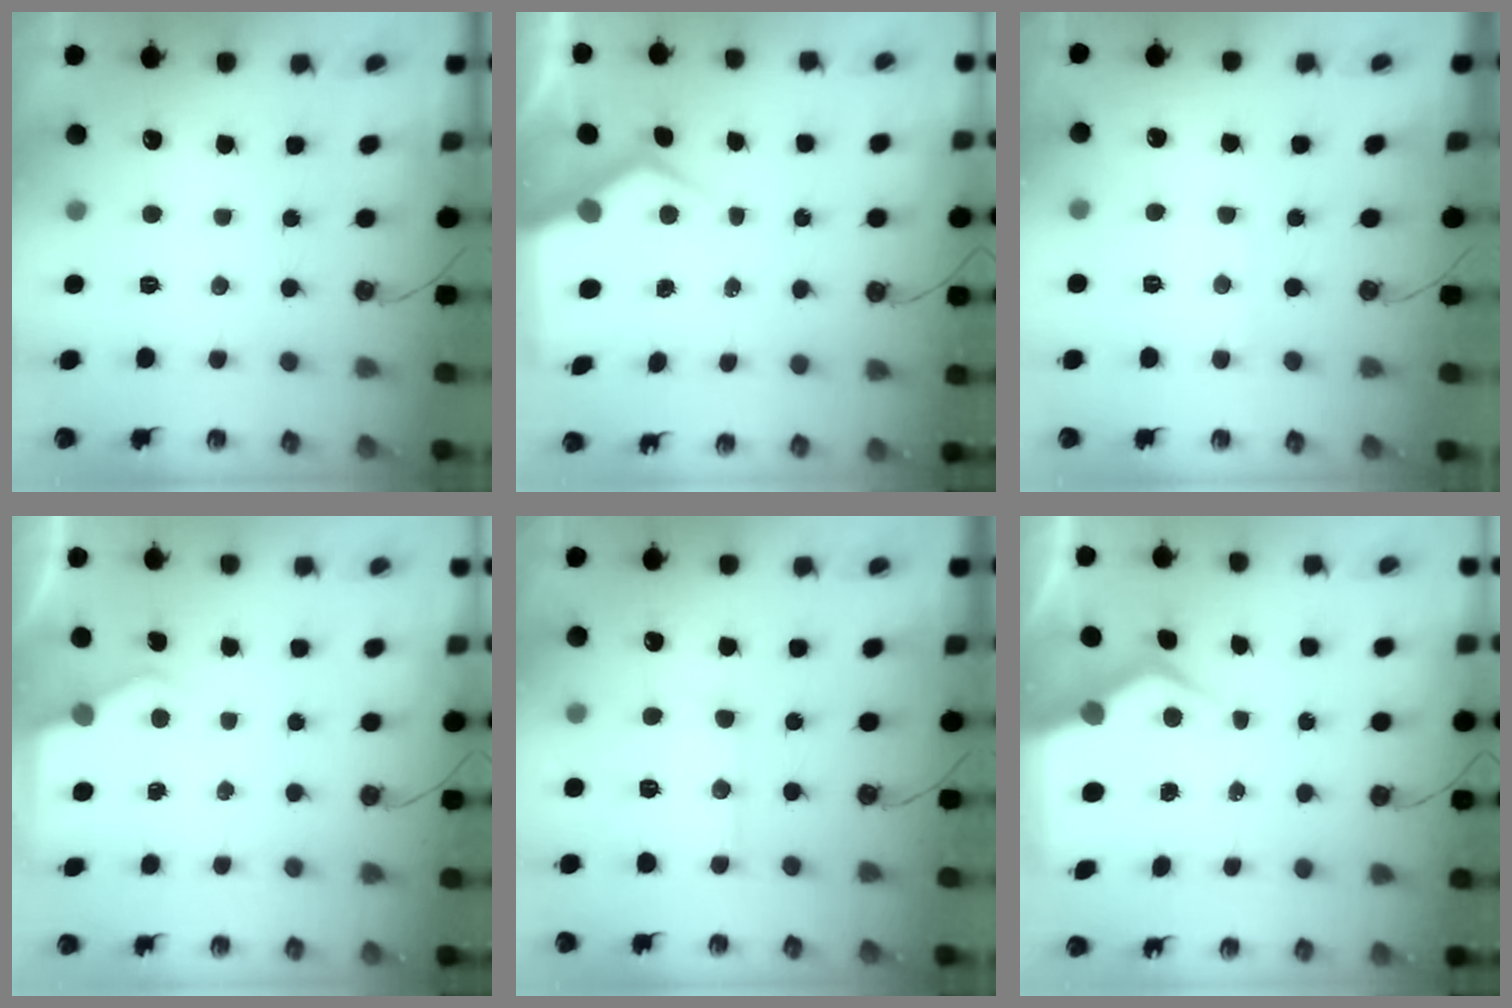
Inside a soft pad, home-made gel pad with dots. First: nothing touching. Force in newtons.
{"total": 7.0, "press": 7.0, "slide": 0.7}
{"total": 2.5, "press": 2.5, "slide": 0.4}
{"total": 3.6, "press": 3.6, "slide": 0.5}
{"total": 9.6, "press": 9.6, "slide": 0.9}
{"total": 8.6, "press": 8.5, "slide": 1.3}